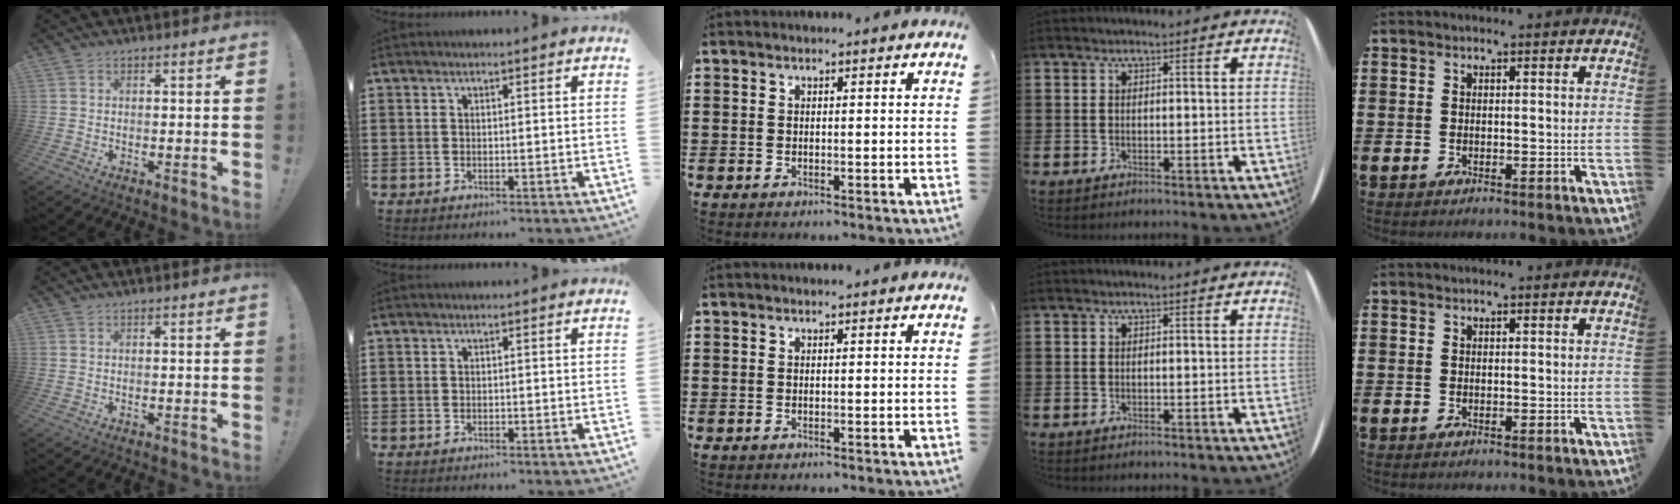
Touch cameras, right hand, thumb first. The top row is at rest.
{}